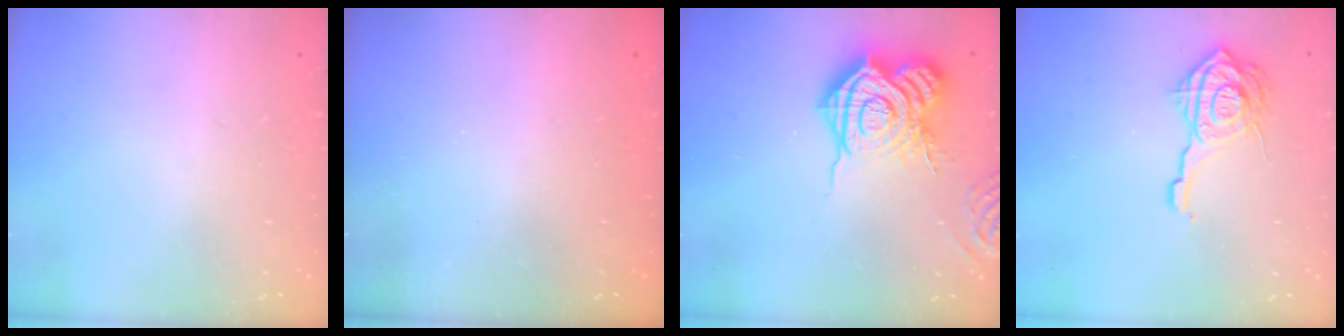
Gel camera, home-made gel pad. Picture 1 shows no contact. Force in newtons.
{"total": 2.5, "press": 2.4, "slide": 0.8}
{"total": 18.9, "press": 18.8, "slide": 1.3}
{"total": 13.5, "press": 13.4, "slide": 1.6}